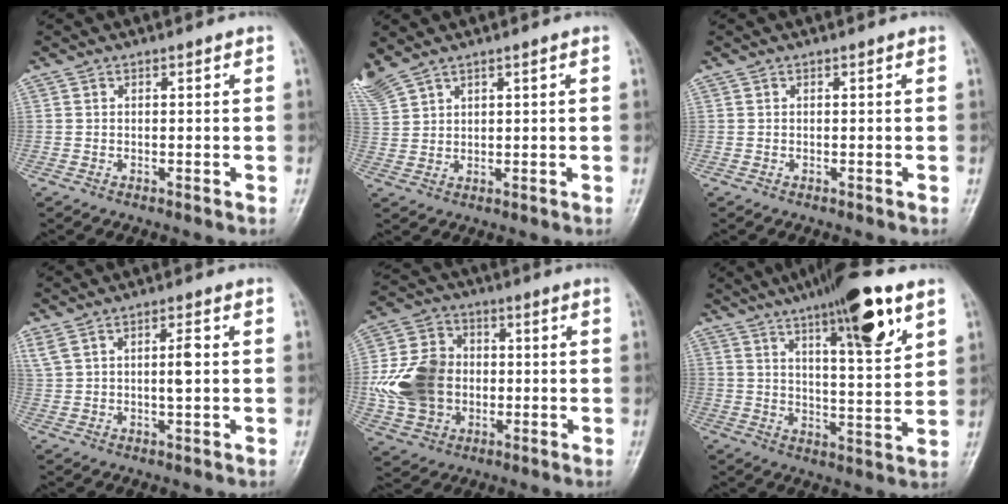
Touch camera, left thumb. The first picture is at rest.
{"total": 6.0, "force": [4.6, 2.3, 3.1], "torque": [-0.086, 0.003, 0.114]}
{"total": 0.0}
{"total": 5.8, "force": [1.4, 2.1, 5.2], "torque": [-0.106, 0.012, 0.032]}
{"total": 15.0, "force": [-0.8, 12.2, 8.6], "torque": [-0.142, 0.016, -0.013]}
{"total": 16.6, "force": [9.2, 3.7, 13.3], "torque": [-0.185, -0.038, 0.142]}